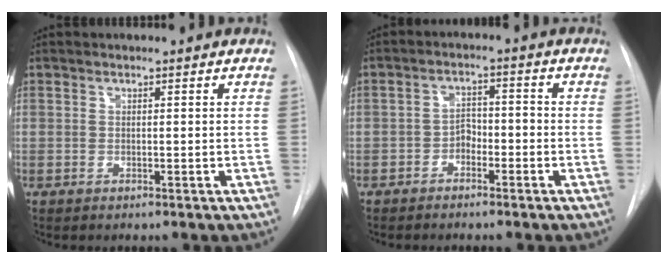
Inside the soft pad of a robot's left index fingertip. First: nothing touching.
{"total": 3.2, "force": [-2.0, 1.9, 1.8], "torque": [-0.027, 0.012, -0.035]}